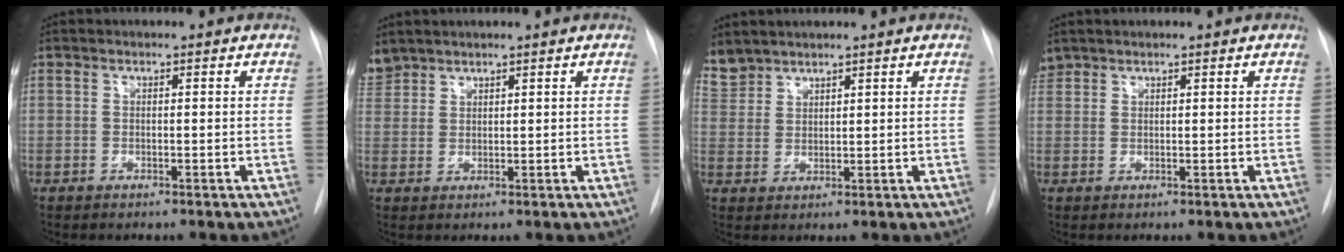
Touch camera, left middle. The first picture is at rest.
{"total": 3.3, "force": [3.1, 1.2, 0.0], "torque": [-0.009, 0.015, 0.068]}
{"total": 4.2, "force": [4.0, 1.3, 0.1], "torque": [-0.011, 0.011, 0.092]}
{"total": 1.6, "force": [1.5, 0.6, -0.1], "torque": [-0.002, 0.013, 0.032]}